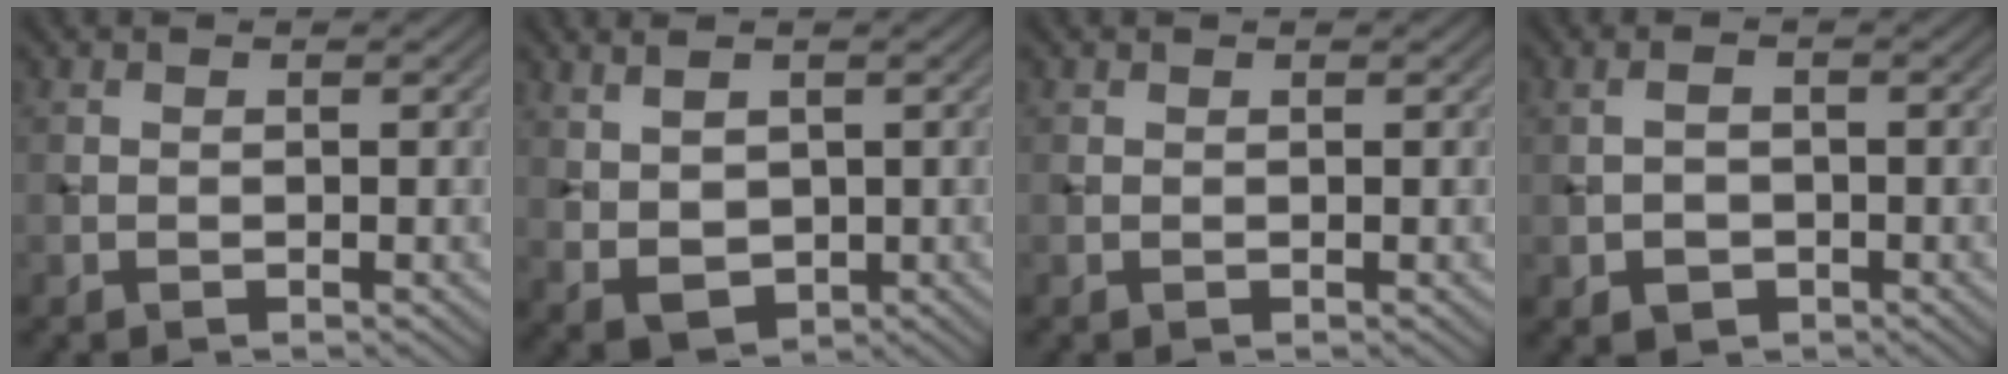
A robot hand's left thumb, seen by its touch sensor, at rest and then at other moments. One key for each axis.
{"total": 4.0, "fx": 0.9, "fy": 2.4, "fz": 3.0, "tx": -0.069, "ty": -0.005, "tz": 0.024}
{"total": 0.0}
{"total": 2.6, "fx": -1.0, "fy": 1.7, "fz": 1.7, "tx": -0.034, "ty": -0.002, "tz": -0.017}